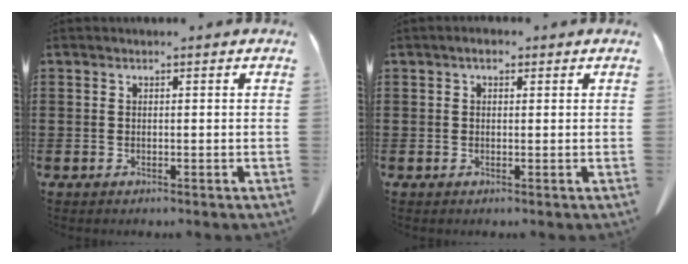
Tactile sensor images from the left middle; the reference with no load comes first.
{"total": 1.5, "force": [0.6, 0.8, 1.1], "torque": [-0.016, 0.003, 0.009]}